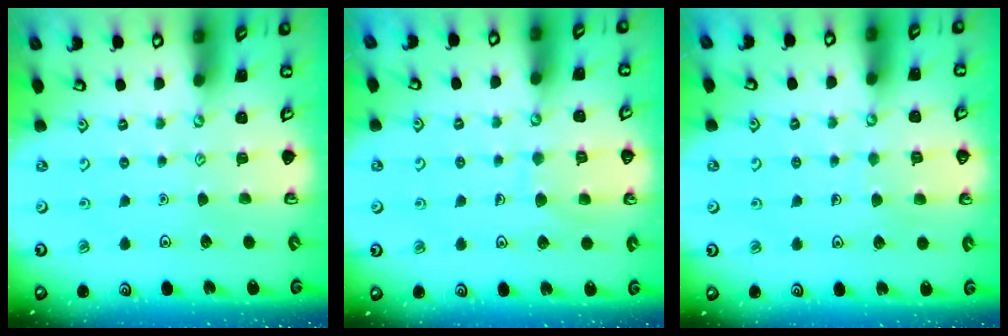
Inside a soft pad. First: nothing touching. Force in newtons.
{"total": 7.4, "press": 7.4, "slide": 0.4}
{"total": 4.6, "press": 4.6, "slide": 0.4}